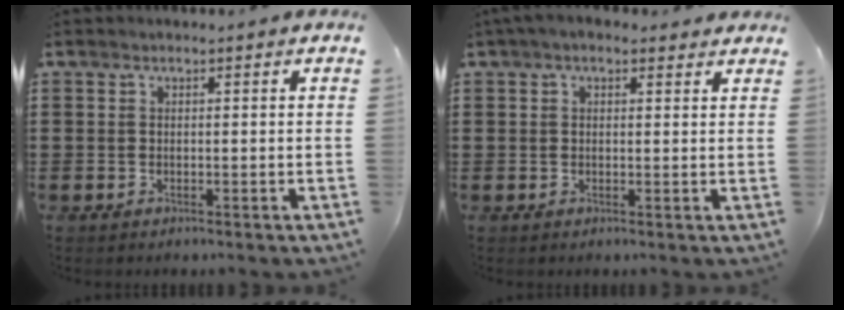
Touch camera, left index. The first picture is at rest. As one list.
[{"total": 2.3, "force": [1.5, 1.2, 1.3], "torque": [-0.030, 0.008, 0.027]}]